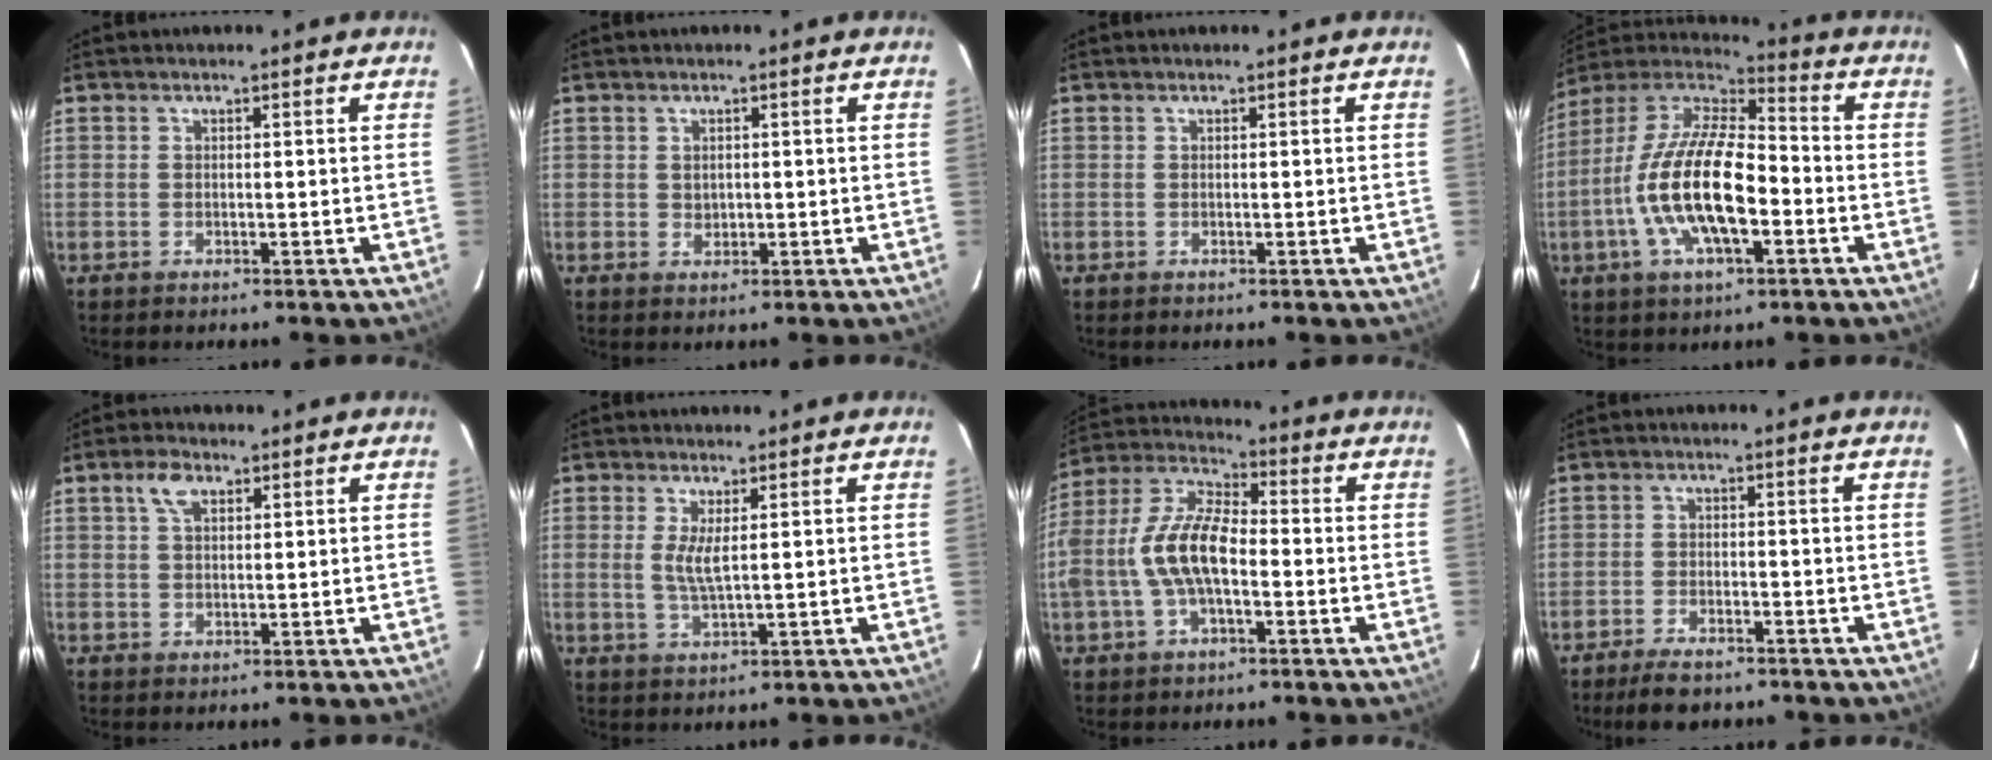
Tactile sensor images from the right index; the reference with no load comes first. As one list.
[{"total": 1.3, "force": [0.3, 1.2, 0.3], "torque": [-0.002, 0.002, 0.009]}, {"total": 0.0}, {"total": 19.1, "force": [-4.7, 7.4, 17.0], "torque": [-0.339, -0.007, -0.094]}, {"total": 3.7, "force": [1.9, 2.1, 2.4], "torque": [-0.045, 0.010, 0.035]}, {"total": 3.7, "force": [0.8, 0.6, 3.6], "torque": [-0.071, -0.008, 0.014]}, {"total": 12.8, "force": [-2.3, 5.9, 11.2], "torque": [-0.235, 0.012, -0.044]}, {"total": 6.1, "force": [-5.1, 2.0, 2.8], "torque": [-0.071, -0.006, -0.087]}]